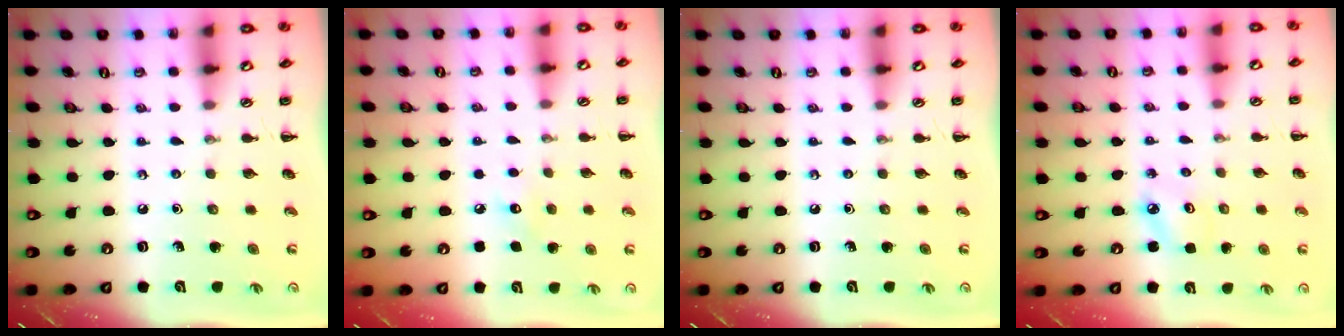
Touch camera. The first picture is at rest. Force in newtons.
{"total": 5.1, "press": 4.9, "slide": 1.3}
{"total": 0.0}
{"total": 3.0, "press": 2.9, "slide": 0.6}